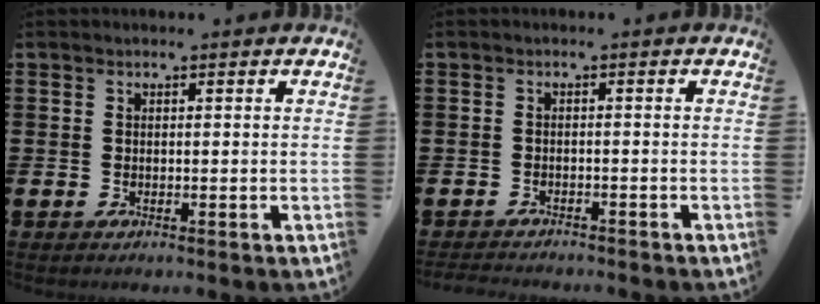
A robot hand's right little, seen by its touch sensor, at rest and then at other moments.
{"total": 1.4, "force": [-1.4, 0.0, -0.1], "torque": [-0.003, 0.002, -0.029]}